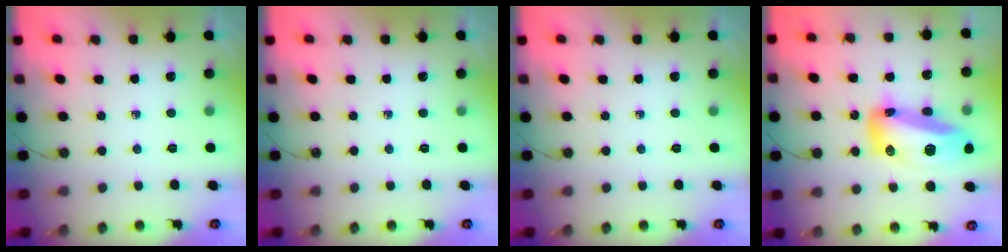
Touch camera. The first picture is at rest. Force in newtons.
{"total": 0.0}
{"total": 0.0}
{"total": 18.3, "press": 18.2, "slide": 1.6}